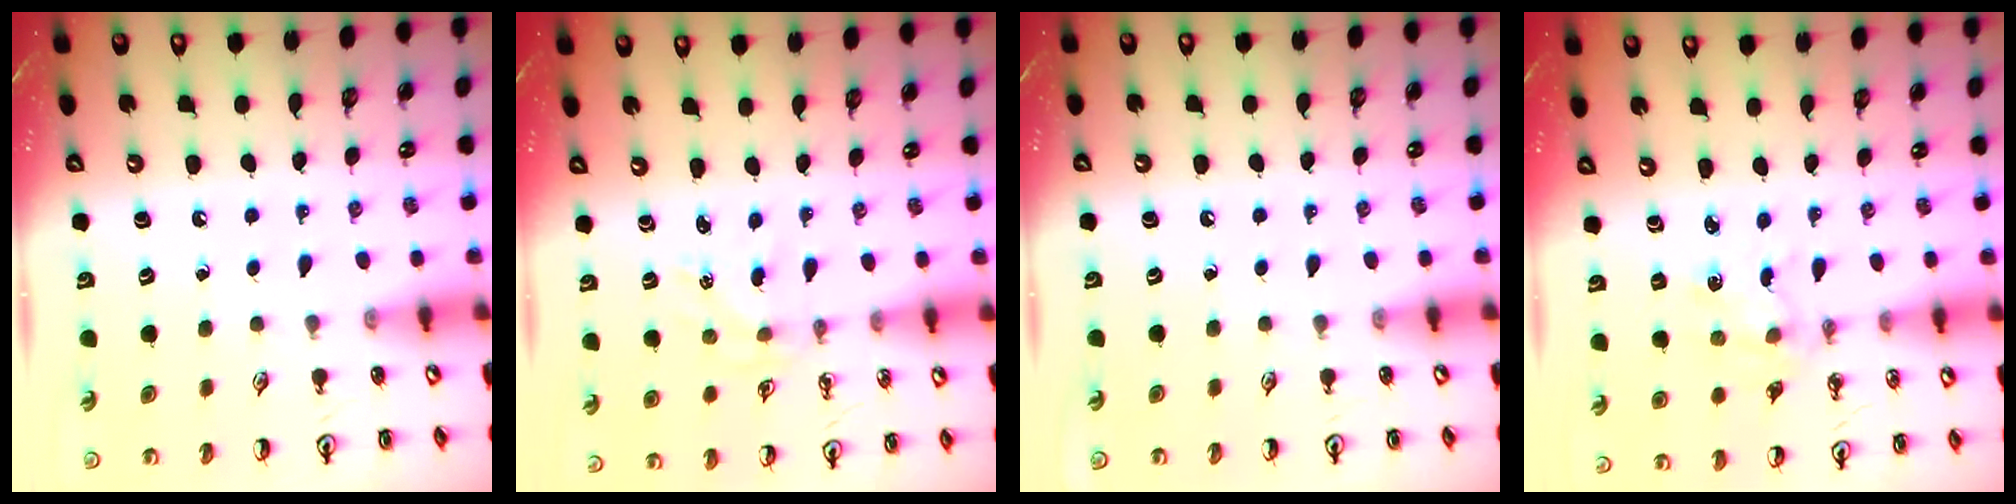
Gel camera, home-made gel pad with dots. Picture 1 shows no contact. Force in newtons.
{"total": 1.8, "press": 1.8, "slide": 0.2}
{"total": 0.0}
{"total": 1.6, "press": 1.6, "slide": 0.1}